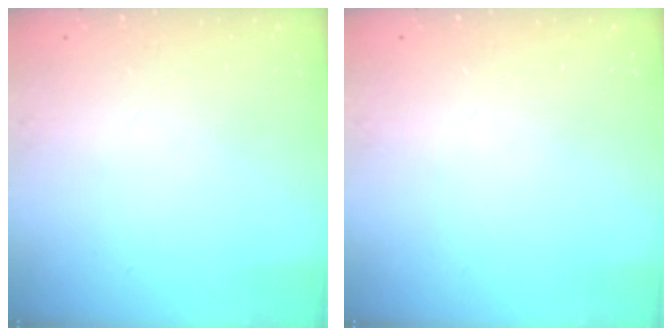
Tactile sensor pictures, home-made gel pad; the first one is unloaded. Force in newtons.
{"total": 0.0}